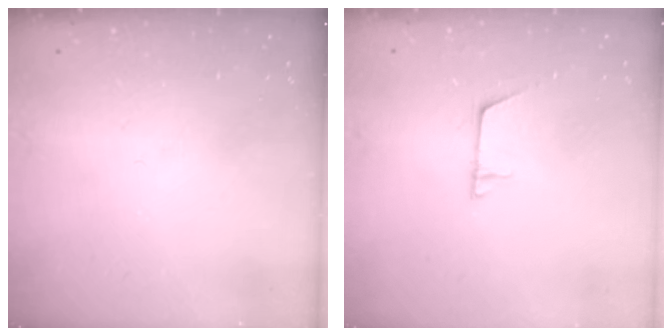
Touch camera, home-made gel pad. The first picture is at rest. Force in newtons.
{"total": 5.0, "press": 5.0, "slide": 0.4}